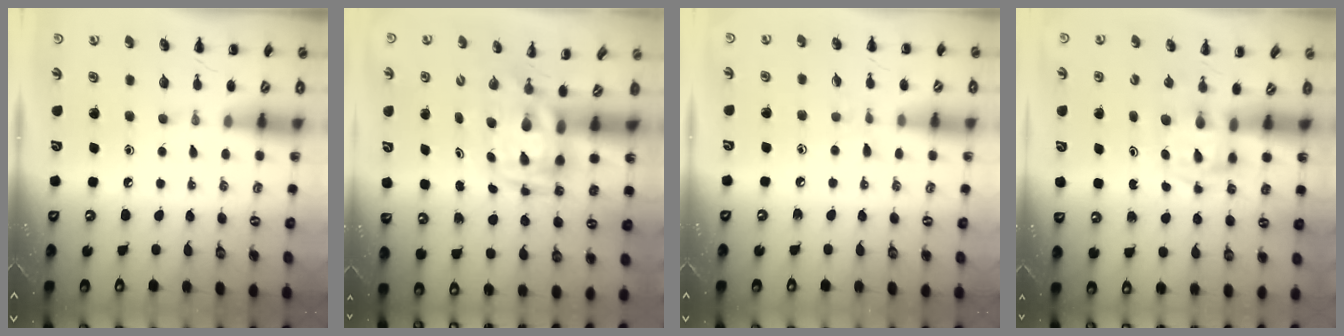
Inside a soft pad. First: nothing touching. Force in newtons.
{"total": 3.2, "press": 3.1, "slide": 0.7}
{"total": 3.9, "press": 3.6, "slide": 1.7}
{"total": 2.9, "press": 2.9, "slide": 0.2}